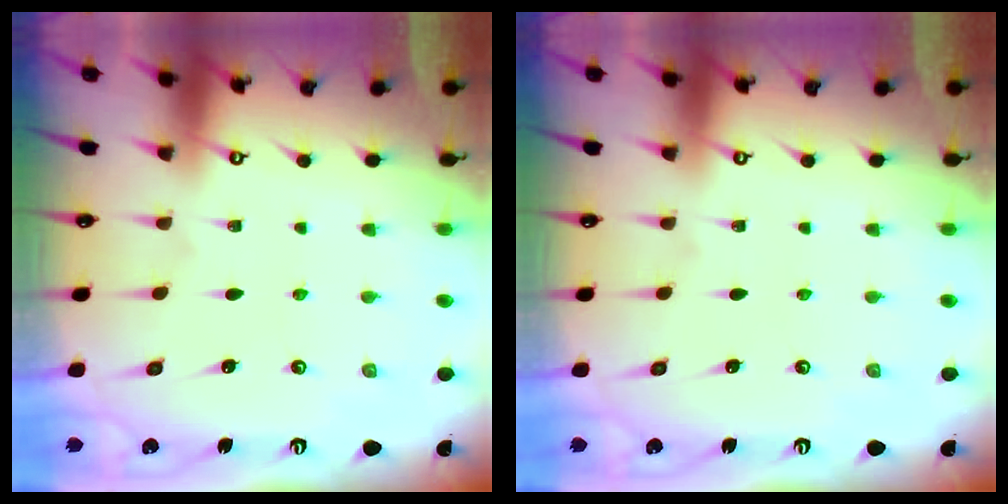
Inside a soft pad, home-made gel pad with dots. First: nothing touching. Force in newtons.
{"total": 0.0}